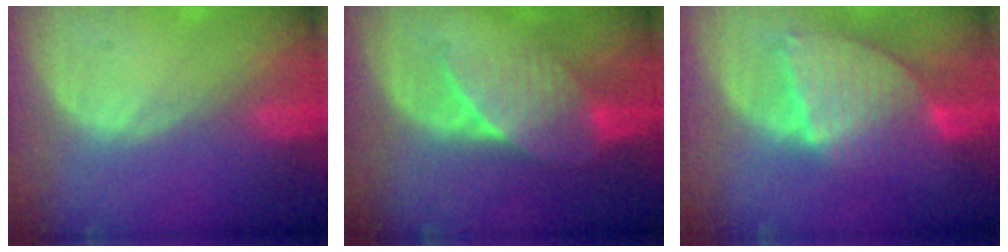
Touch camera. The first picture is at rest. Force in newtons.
{"total": 7.1, "press": 6.4, "slide": 3.0}
{"total": 8.5, "press": 7.4, "slide": 4.1}